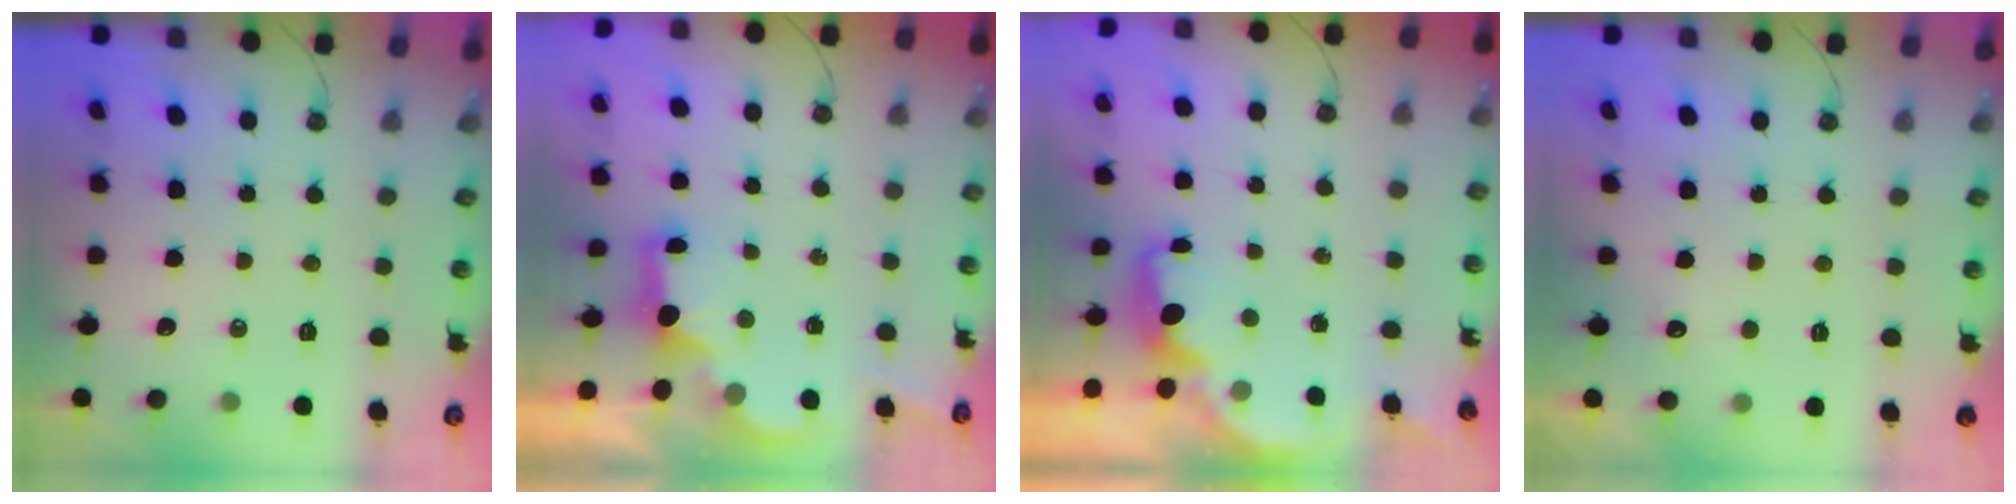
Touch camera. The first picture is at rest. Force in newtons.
{"total": 2.3, "press": 2.2, "slide": 0.7}
{"total": 1.9, "press": 1.8, "slide": 0.7}
{"total": 1.5, "press": 1.2, "slide": 0.9}